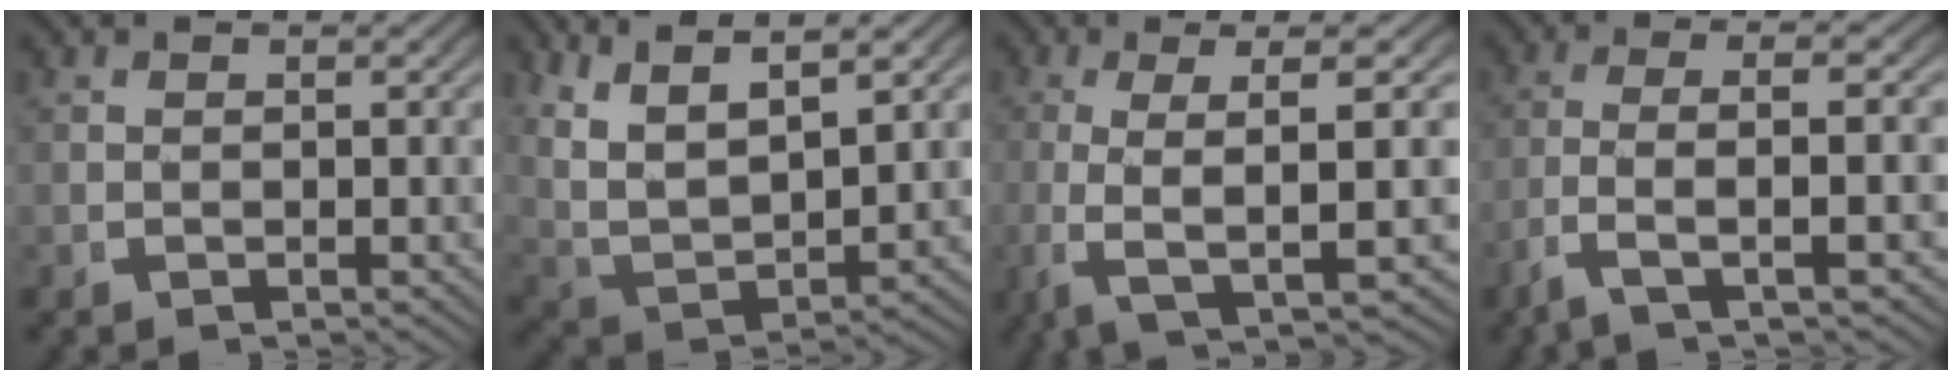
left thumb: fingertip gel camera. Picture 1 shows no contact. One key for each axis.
{"total": 9.6, "fx": 3.3, "fy": 6.4, "fz": 6.4, "tx": -0.152, "ty": -0.015, "tz": 0.061}
{"total": 8.8, "fx": -0.5, "fy": 2.6, "fz": 8.3, "tx": -0.164, "ty": -0.014, "tz": 0.004}
{"total": 6.3, "fx": -2.0, "fy": 1.6, "fz": 5.7, "tx": -0.128, "ty": -0.009, "tz": -0.028}